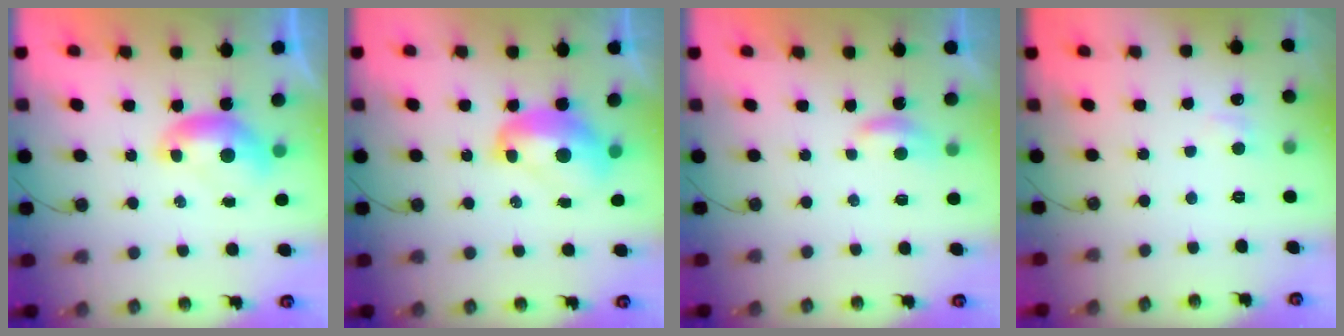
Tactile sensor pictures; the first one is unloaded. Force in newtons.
{"total": 3.0, "press": 2.9, "slide": 0.5}
{"total": 2.3, "press": 2.3, "slide": 0.4}
{"total": 1.1, "press": 0.9, "slide": 0.6}